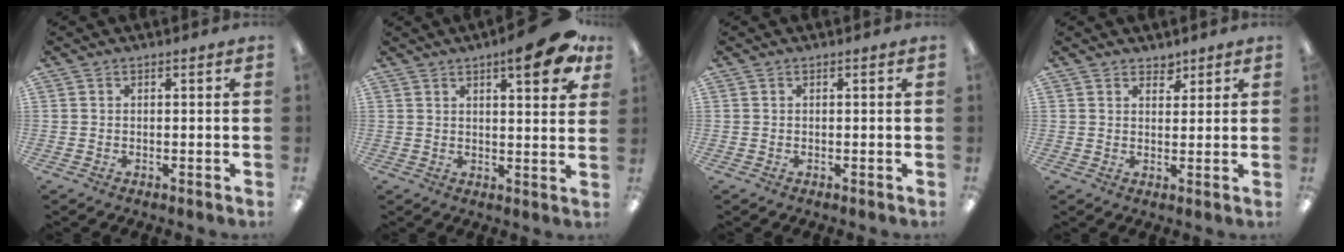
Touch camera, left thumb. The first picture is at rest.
{"total": 10.7, "force": [6.3, 2.9, 8.1], "torque": [-0.094, -0.033, 0.096]}
{"total": 0.0}
{"total": 2.8, "force": [2.3, 1.6, 0.3], "torque": [0.005, -0.012, 0.040]}